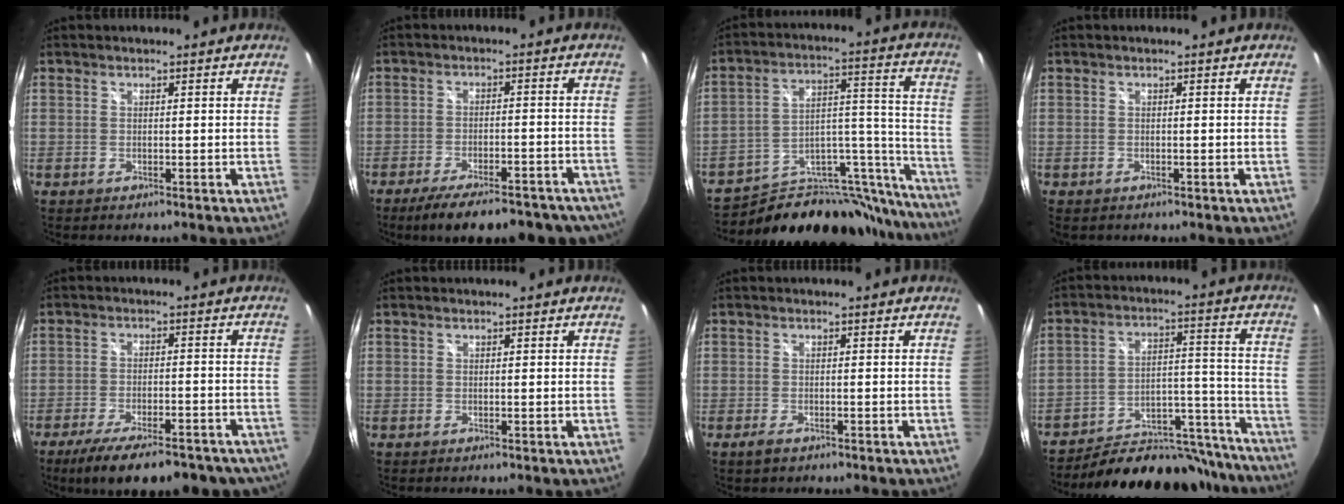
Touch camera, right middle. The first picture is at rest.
{"total": 18.6, "force": [-15.3, 5.7, 9.0], "torque": [-0.156, -0.016, -0.197]}
{"total": 28.5, "force": [-23.8, 11.0, 11.1], "torque": [-0.133, 0.055, -0.333]}
{"total": 1.5, "force": [-1.0, 1.0, 0.6], "torque": [-0.014, -0.007, -0.015]}
{"total": 20.4, "force": [-16.1, 6.6, 10.7], "torque": [-0.191, -0.033, -0.215]}
{"total": 0.0}
{"total": 2.1, "force": [-1.5, 1.0, 1.1], "torque": [-0.025, -0.007, -0.028]}
{"total": 25.3, "force": [-22.9, 8.0, 7.4], "torque": [-0.102, 0.038, -0.297]}